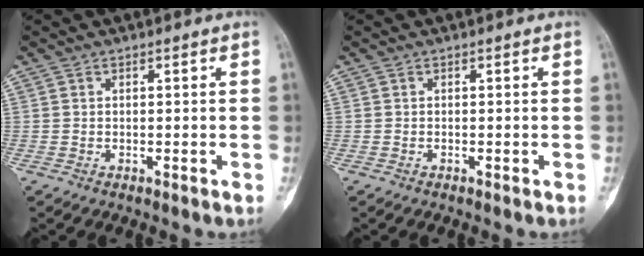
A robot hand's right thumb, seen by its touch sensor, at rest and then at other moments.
{"total": 0.0}